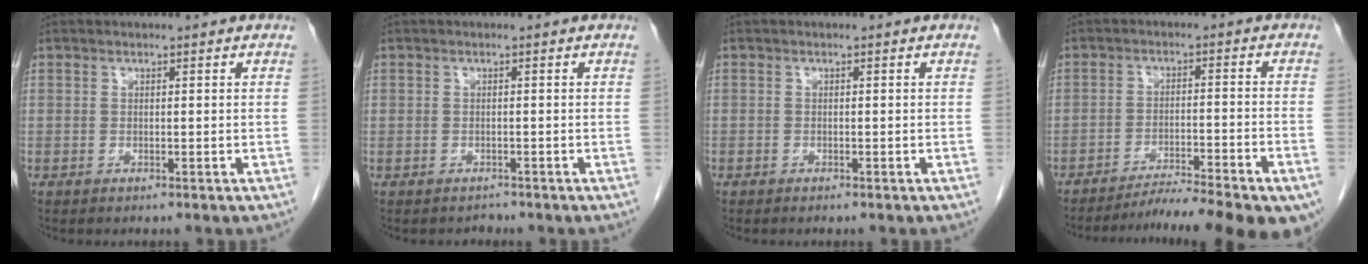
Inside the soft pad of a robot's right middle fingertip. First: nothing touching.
{"total": 1.1, "force": [-0.8, 0.6, -0.4], "torque": [-0.007, -0.003, -0.017]}
{"total": 0.0}
{"total": 16.2, "force": [-13.6, 0.4, 8.7], "torque": [-0.084, -0.021, -0.193]}